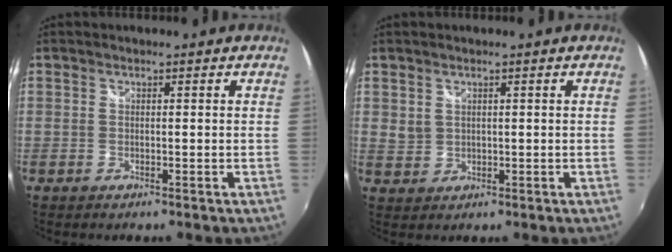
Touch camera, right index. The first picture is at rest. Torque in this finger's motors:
{"motor_torque": [-0.02, -0.05, -0.01, 0.02]}